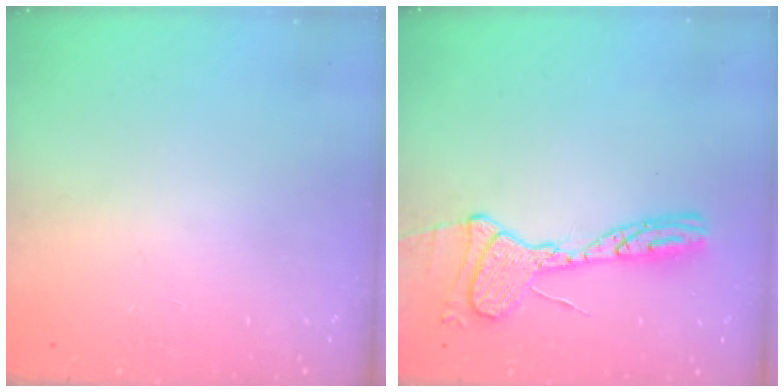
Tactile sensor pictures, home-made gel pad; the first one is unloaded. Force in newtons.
{"total": 15.7, "press": 15.6, "slide": 1.4}